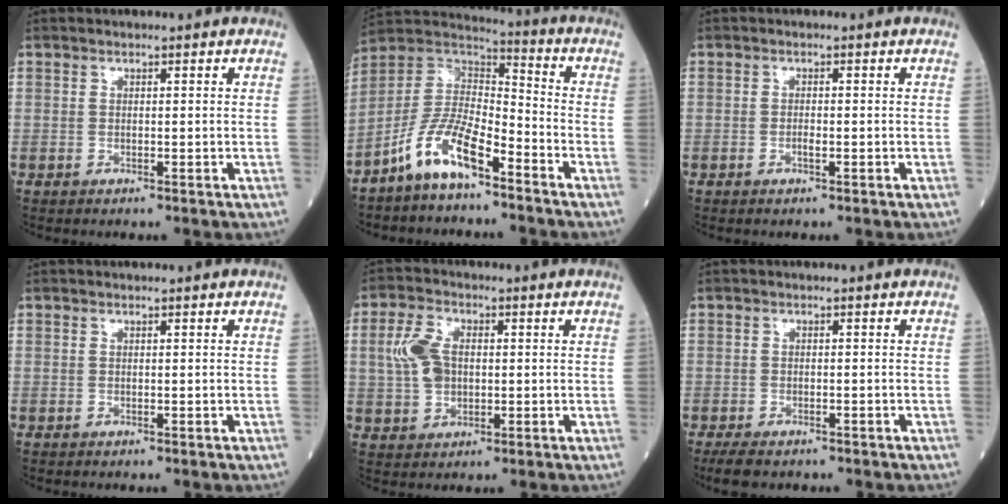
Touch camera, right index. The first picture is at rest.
{"total": 11.0, "force": [-7.0, 3.3, 7.7], "torque": [-0.168, 0.012, -0.137]}
{"total": 0.9, "force": [-0.3, 0.2, 0.8], "torque": [-0.019, 0.001, -0.005]}
{"total": 0.0}
{"total": 6.5, "force": [0.6, 4.1, 5.0], "torque": [-0.117, 0.015, 0.014]}
{"total": 3.9, "force": [-3.0, 1.7, 1.9], "torque": [-0.037, -0.008, -0.044]}